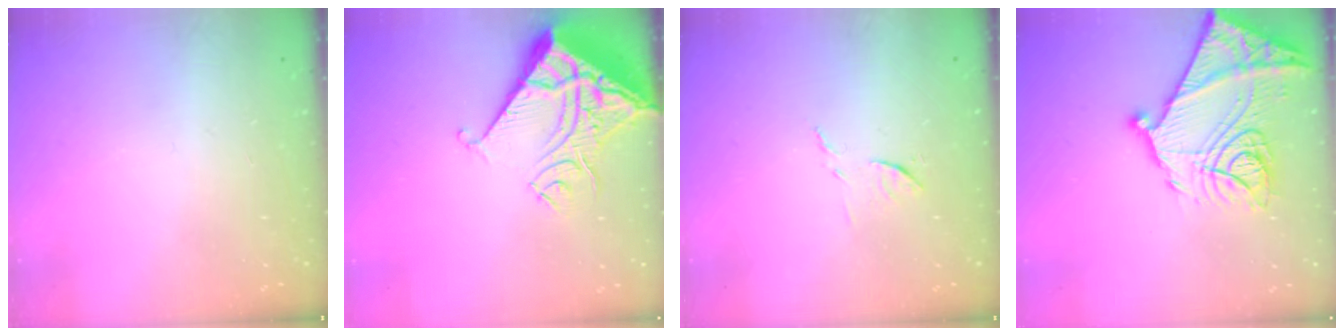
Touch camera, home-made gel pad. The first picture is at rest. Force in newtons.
{"total": 11.2, "press": 11.1, "slide": 1.5}
{"total": 6.7, "press": 6.7, "slide": 0.3}
{"total": 25.4, "press": 25.3, "slide": 2.5}